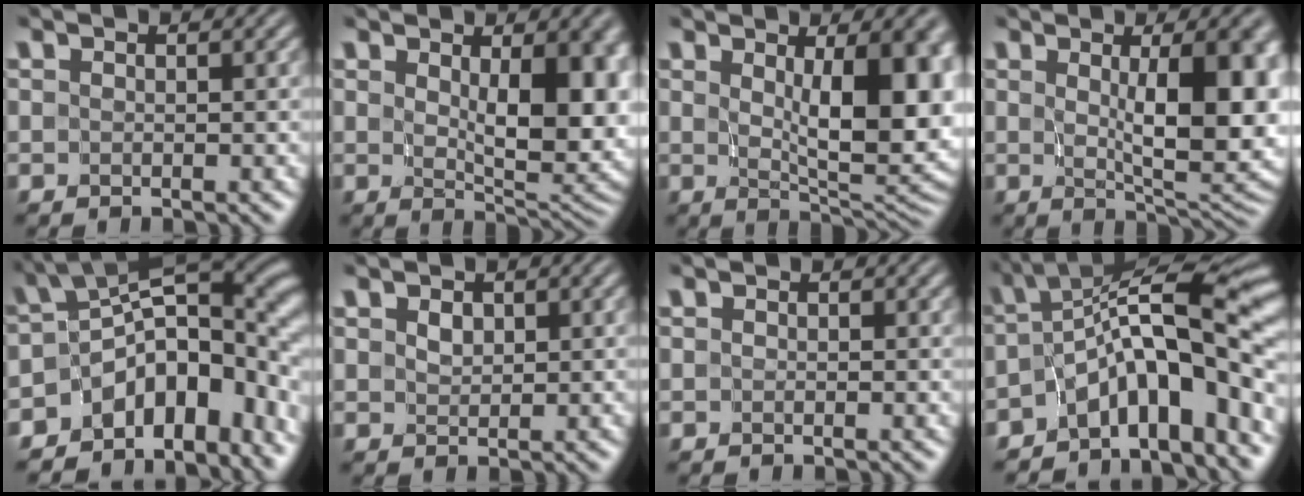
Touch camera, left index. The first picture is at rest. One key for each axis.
{"total": 9.6, "fx": 1.4, "fy": 4.3, "fz": 8.4, "tx": -0.114, "ty": -0.011, "tz": 0.033}
{"total": 11.4, "fx": 1.9, "fy": 4.5, "fz": 10.3, "tx": -0.113, "ty": -0.002, "tz": 0.034}
{"total": 10.5, "fx": 1.5, "fy": 3.6, "fz": 9.7, "tx": -0.120, "ty": -0.004, "tz": 0.027}
{"total": 12.0, "fx": -5.3, "fy": 7.9, "fz": 7.4, "tx": -0.100, "ty": -0.009, "tz": -0.088}
{"total": 0.9, "fx": 0.6, "fy": 0.6, "fz": 0.5, "tx": -0.011, "ty": -0.002, "tz": 0.013}
{"total": 0.7, "fx": 0.3, "fy": 0.5, "fz": 0.4, "tx": 0.003, "ty": 0.001, "tz": 0.002}
{"total": 10.4, "fx": -4.0, "fy": 3.7, "fz": 8.8, "tx": -0.120, "ty": 0.015, "tz": -0.077}